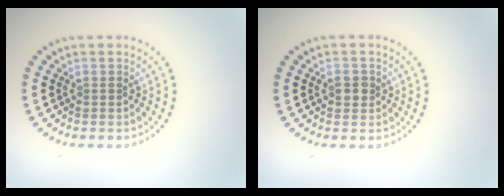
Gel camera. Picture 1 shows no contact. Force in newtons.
{"total": 1.5, "press": 1.5, "slide": 0.3}